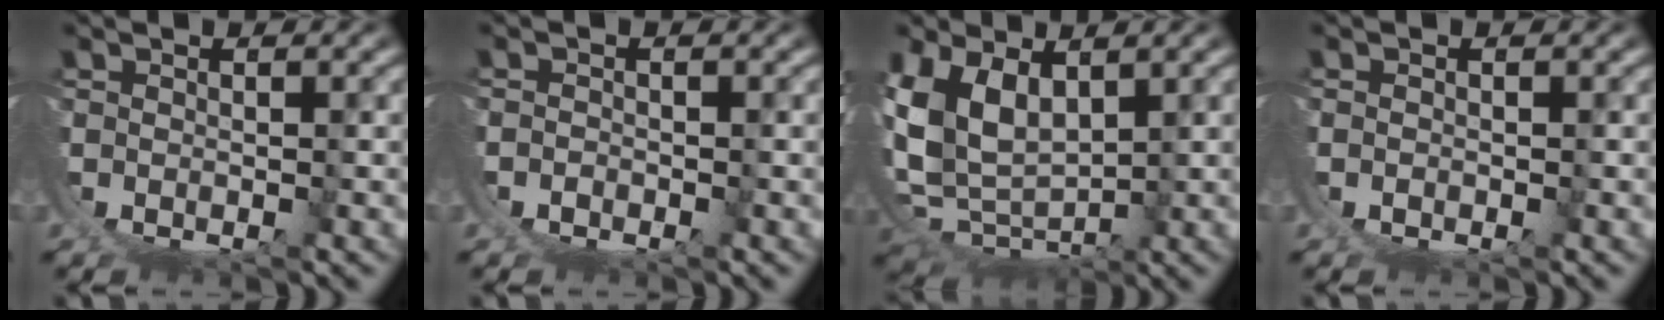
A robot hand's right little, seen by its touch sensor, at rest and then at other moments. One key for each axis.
{"total": 2.4, "fx": -0.1, "fy": 2.3, "fz": 0.6, "tx": -0.025, "ty": -0.003, "tz": -0.004}
{"total": 10.1, "fx": 1.8, "fy": 7.7, "fz": 6.2, "tx": -0.193, "ty": -0.049, "tz": 0.056}
{"total": 0.7, "fx": 0.2, "fy": 0.7, "fz": 0.2, "tx": -0.006, "ty": 0.001, "tz": 0.002}